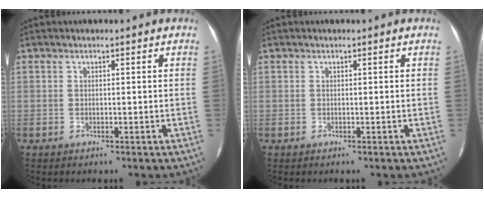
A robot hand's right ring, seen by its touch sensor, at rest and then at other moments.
{"total": 0.0}